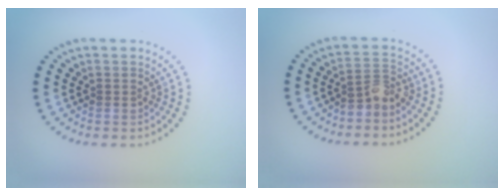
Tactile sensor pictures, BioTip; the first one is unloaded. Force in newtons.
{"total": 2.1, "press": 1.6, "slide": 1.4}